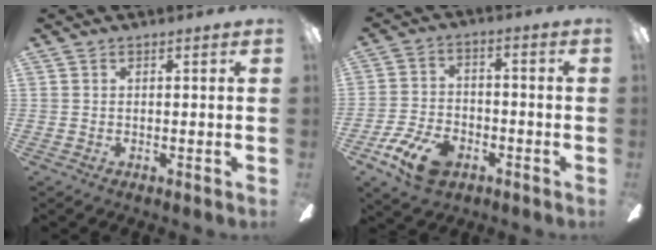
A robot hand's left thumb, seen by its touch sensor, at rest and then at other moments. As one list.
[{"total": 11.4, "force": [-6.3, 6.9, 6.5], "torque": [-0.138, 0.038, -0.114]}]